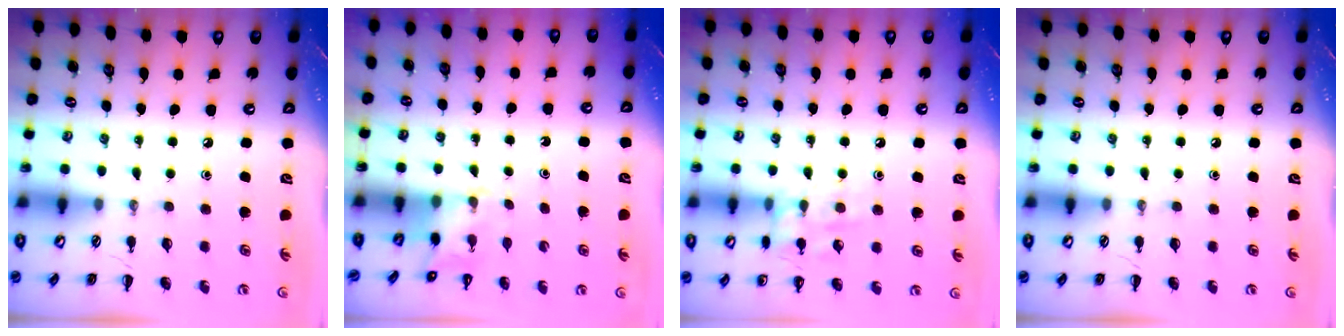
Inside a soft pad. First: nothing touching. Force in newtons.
{"total": 3.0, "press": 2.8, "slide": 1.0}
{"total": 9.2, "press": 9.1, "slide": 1.2}
{"total": 0.0}